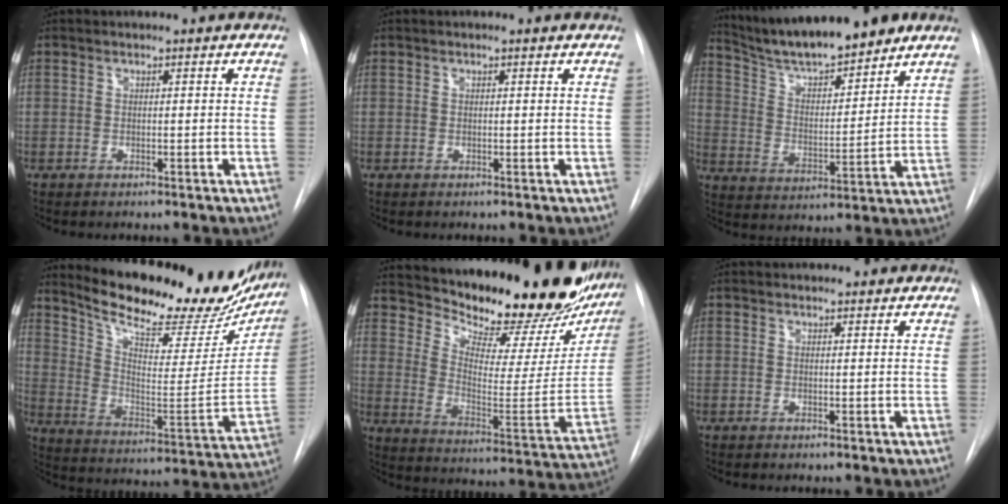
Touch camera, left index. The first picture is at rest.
{"total": 0.8, "force": [0.7, 0.1, 0.4], "torque": [-0.010, 0.010, 0.009]}
{"total": 15.8, "force": [13.7, 2.4, 7.5], "torque": [-0.125, 0.004, 0.232]}
{"total": 27.3, "force": [23.0, 8.2, 12.2], "torque": [-0.187, -0.039, 0.313]}
{"total": 26.8, "force": [23.6, 5.6, 11.4], "torque": [-0.182, -0.089, 0.313]}
{"total": 1.9, "force": [1.7, 0.8, 0.2], "torque": [-0.003, 0.009, 0.016]}